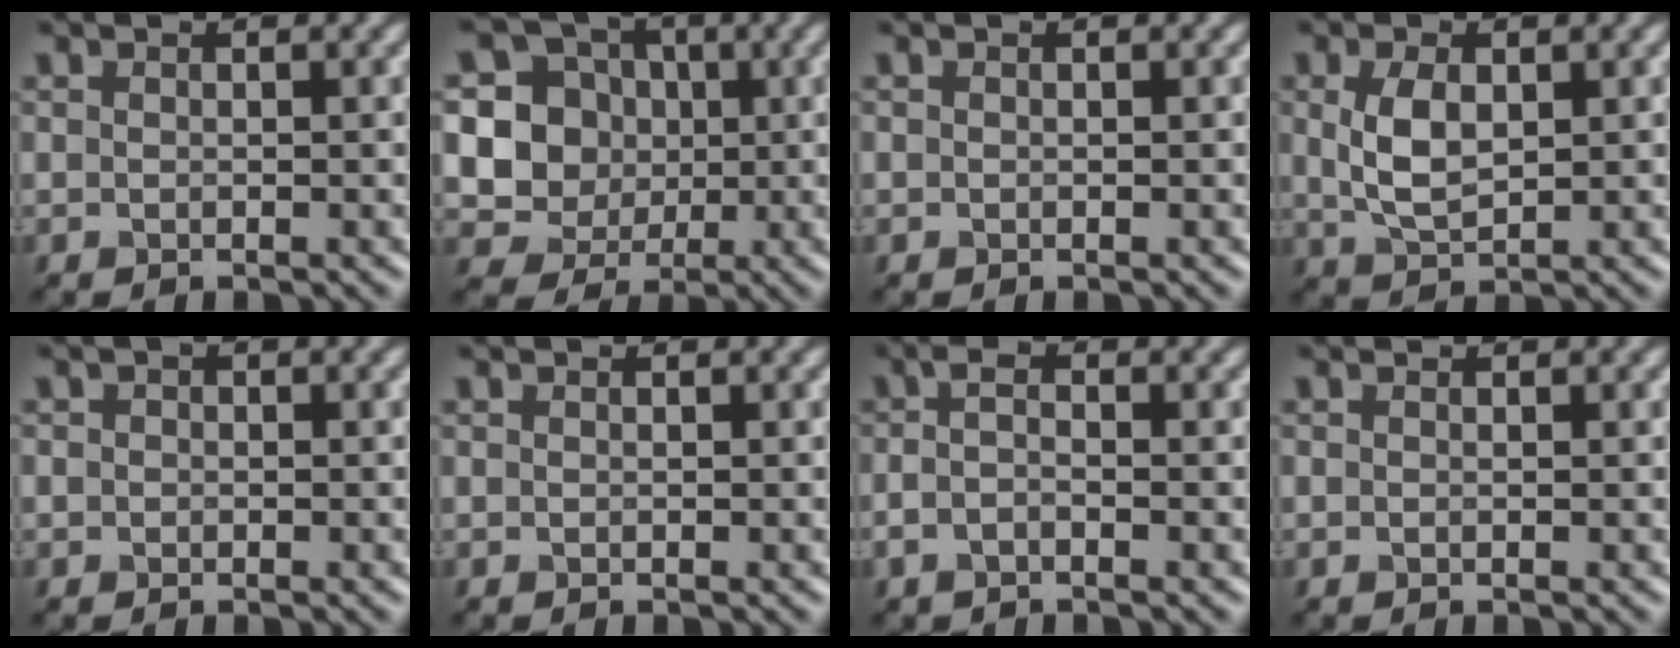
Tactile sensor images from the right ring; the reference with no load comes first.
{"total": 7.0, "force": [0.5, 6.5, 2.6], "torque": [-0.040, 0.011, -0.008]}
{"total": 0.0}
{"total": 3.7, "force": [0.7, 2.1, 2.9], "torque": [-0.072, 0.001, 0.018]}
{"total": 0.8, "force": [0.1, 0.7, 0.3], "torque": [-0.001, -0.003, -0.004]}
{"total": 0.0}
{"total": 1.7, "force": [-0.5, 0.7, 1.5], "torque": [-0.031, -0.003, -0.015]}
{"total": 0.0}